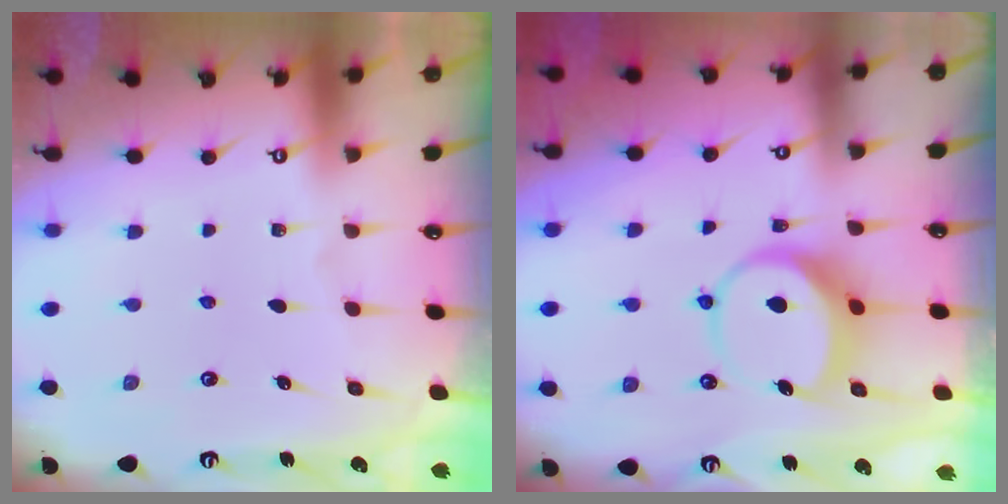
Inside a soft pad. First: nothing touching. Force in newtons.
{"total": 8.9, "press": 8.9, "slide": 1.2}